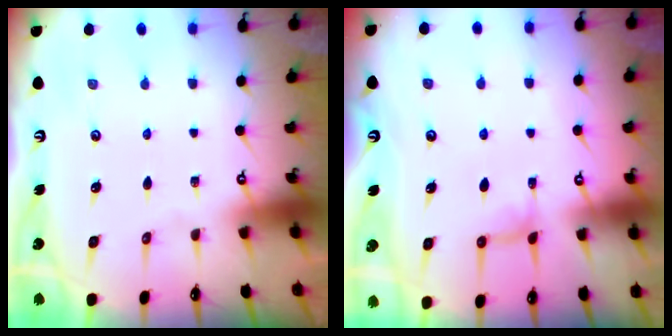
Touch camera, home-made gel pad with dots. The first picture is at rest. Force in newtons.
{"total": 2.3, "press": 2.3, "slide": 0.0}